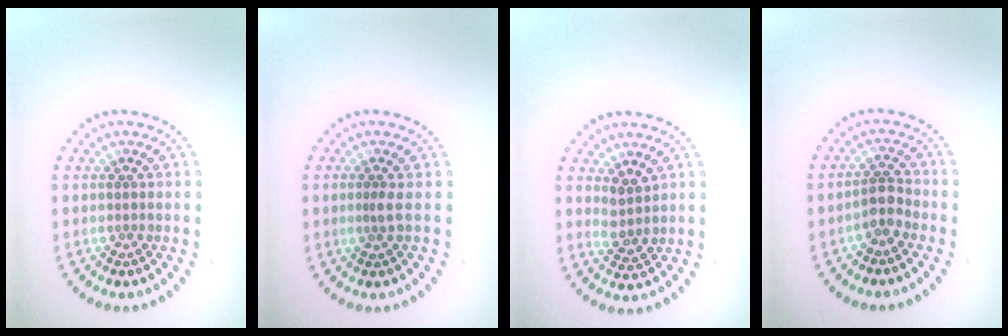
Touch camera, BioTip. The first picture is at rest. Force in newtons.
{"total": 0.9, "press": 0.5, "slide": 0.7}
{"total": 2.0, "press": 1.7, "slide": 1.0}
{"total": 2.0, "press": 1.7, "slide": 1.2}